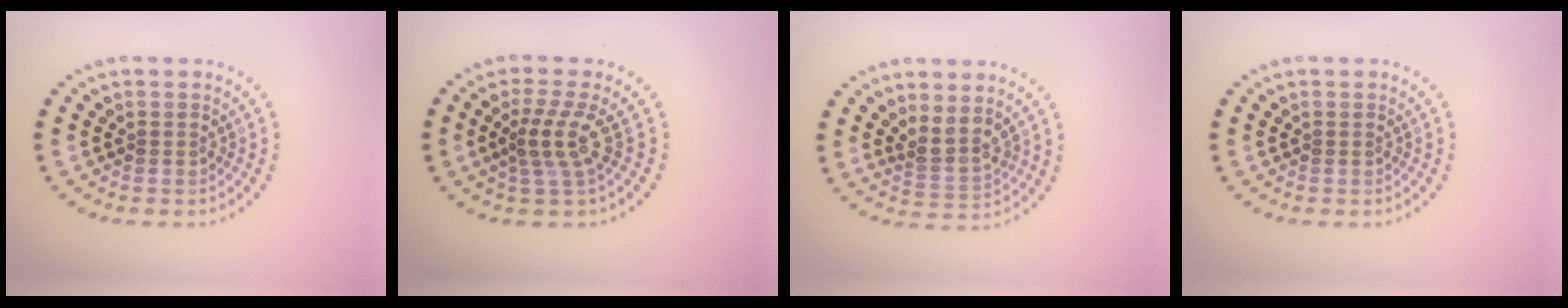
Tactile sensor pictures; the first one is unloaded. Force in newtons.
{"total": 2.9, "press": 2.1, "slide": 2.0}
{"total": 2.5, "press": 1.9, "slide": 1.6}
{"total": 0.0}